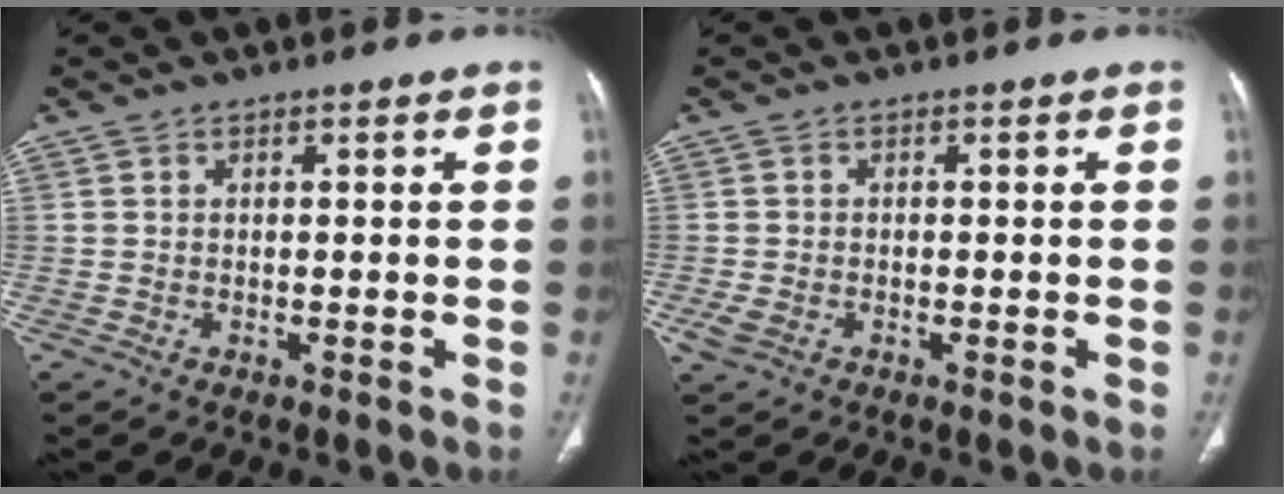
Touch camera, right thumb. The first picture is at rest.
{"total": 2.4, "force": [-0.9, 1.6, 1.4], "torque": [-0.036, 0.000, -0.015]}